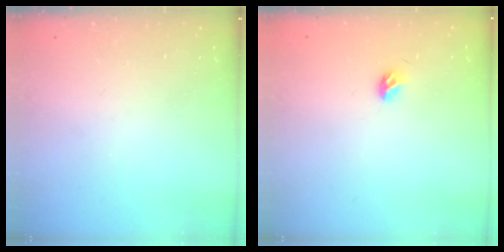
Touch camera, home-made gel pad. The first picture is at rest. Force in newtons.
{"total": 4.0, "press": 3.9, "slide": 1.0}